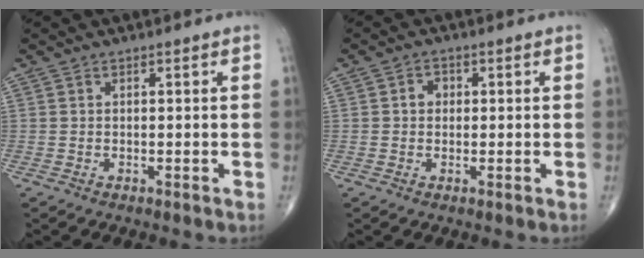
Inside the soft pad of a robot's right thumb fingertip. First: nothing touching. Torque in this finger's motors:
{"motor_torque": [-0.03, -0.10, 0.29, 0.11, 0.00]}